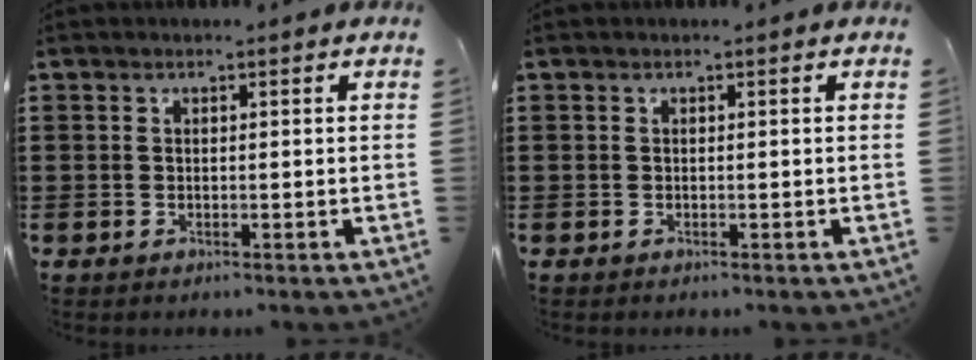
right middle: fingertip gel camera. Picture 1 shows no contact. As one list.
[{"total": 0.0}]